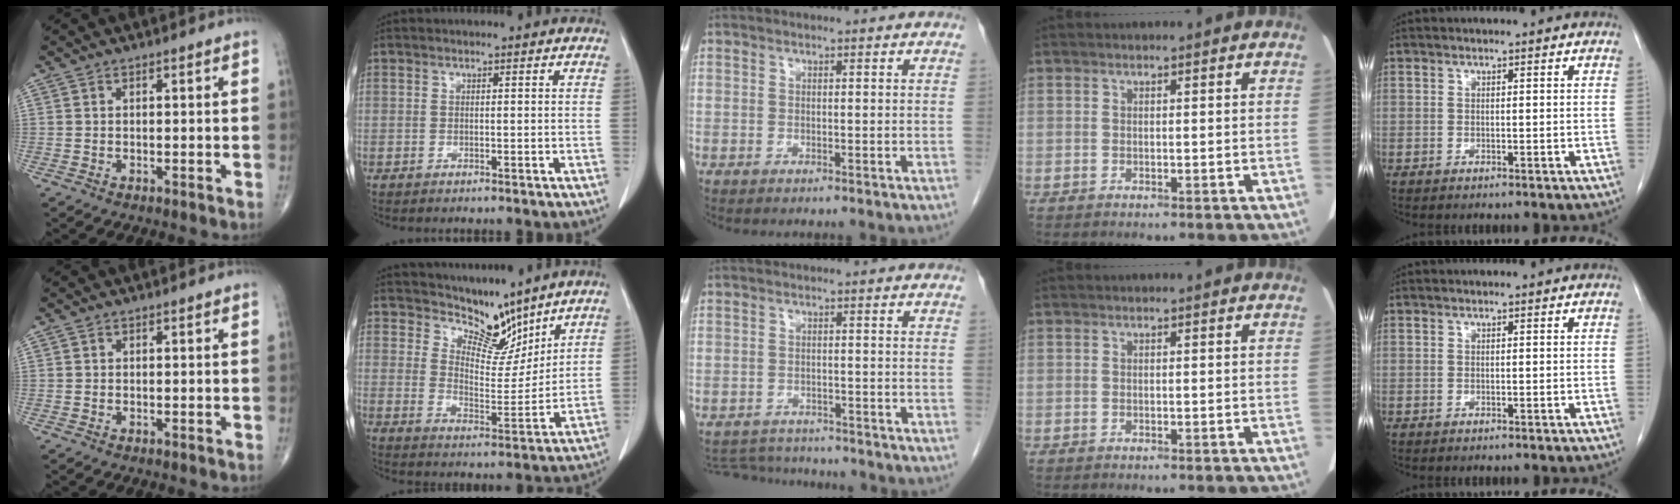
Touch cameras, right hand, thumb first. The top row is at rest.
{"index": {"total": 7.5, "force": [6.9, 2.6, 1.6], "torque": [-0.022, -0.011, 0.127]}, "middle": {"total": 6.2, "force": [-6.1, 1.3, 0.5], "torque": [-0.009, 0.004, -0.092]}}